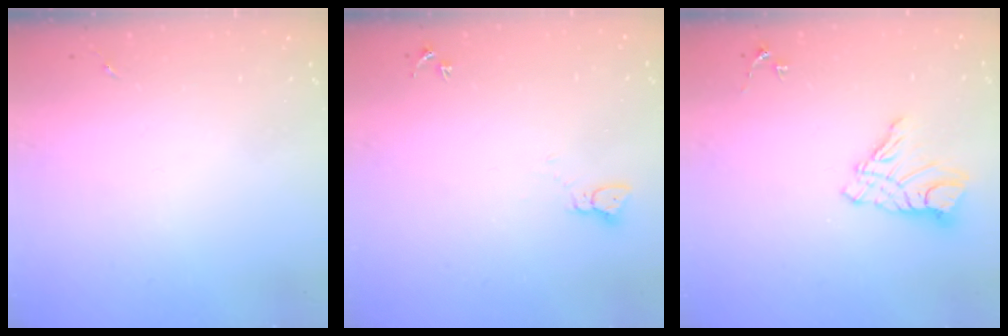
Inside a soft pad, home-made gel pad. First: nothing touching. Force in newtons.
{"total": 2.3, "press": 2.3, "slide": 0.3}
{"total": 11.3, "press": 11.2, "slide": 0.9}